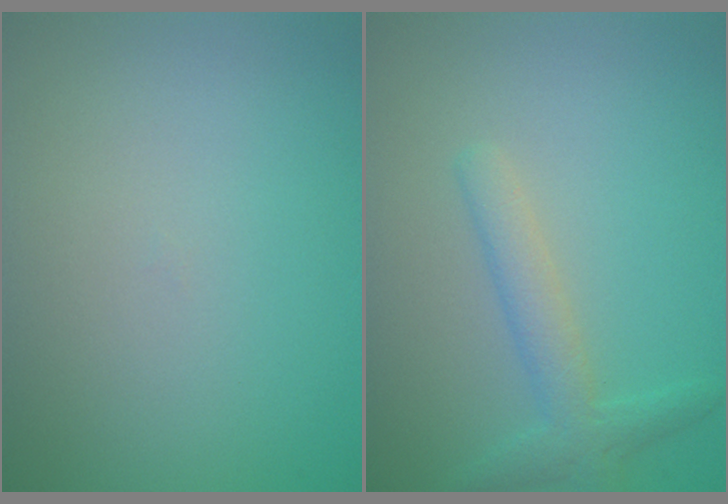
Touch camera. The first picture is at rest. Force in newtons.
{"total": 2.5, "press": 2.5, "slide": 0.1}